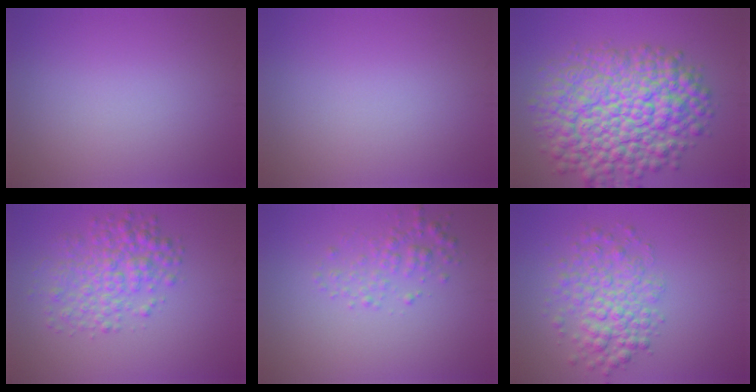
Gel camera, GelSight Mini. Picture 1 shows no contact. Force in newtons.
{"total": 0.0}
{"total": 12.8, "press": 12.8, "slide": 0.4}
{"total": 4.5, "press": 4.5, "slide": 0.1}
{"total": 2.3, "press": 2.3, "slide": 0.1}
{"total": 5.0, "press": 5.0, "slide": 0.2}